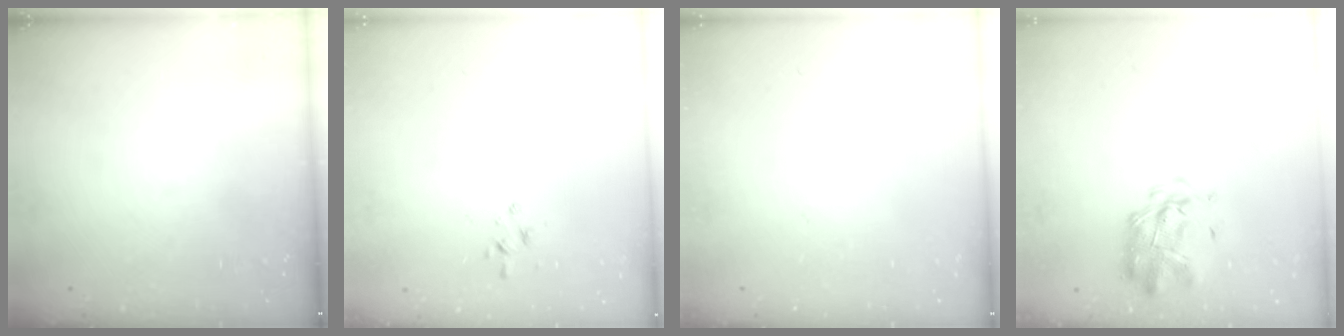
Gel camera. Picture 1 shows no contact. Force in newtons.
{"total": 1.7, "press": 1.7, "slide": 0.4}
{"total": 0.0}
{"total": 3.0, "press": 2.9, "slide": 0.7}